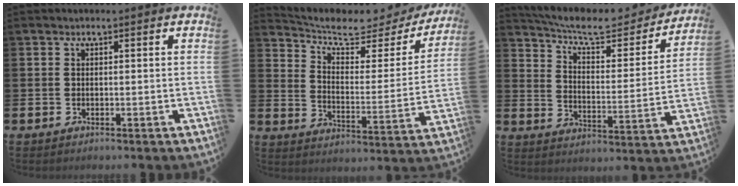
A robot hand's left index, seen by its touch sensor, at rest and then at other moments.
{"total": 6.4, "force": [5.5, 2.1, 2.4], "torque": [-0.076, -0.044, 0.087]}
{"total": 8.6, "force": [7.6, 2.2, 3.4], "torque": [-0.086, -0.052, 0.127]}